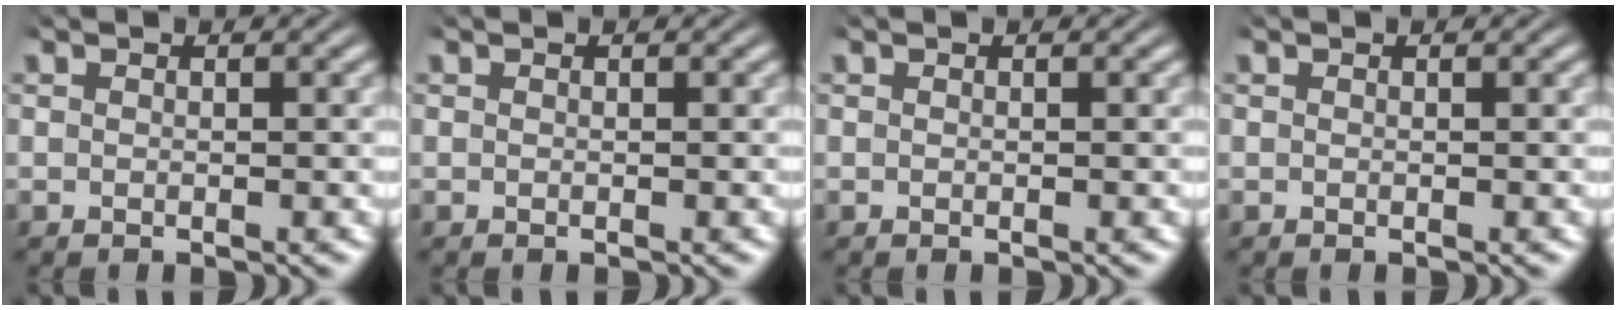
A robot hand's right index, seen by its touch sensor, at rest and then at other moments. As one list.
[{"total": 0.0}, {"total": 0.0}, {"total": 0.0}]